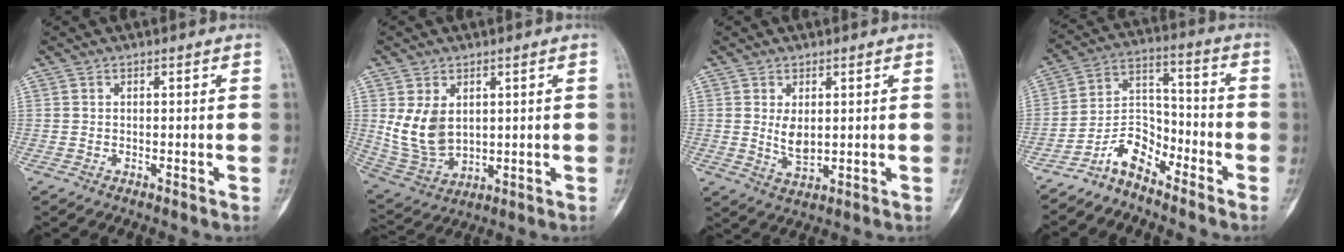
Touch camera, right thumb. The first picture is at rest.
{"total": 9.9, "force": [2.1, 6.7, 6.9], "torque": [-0.118, -0.017, 0.064]}
{"total": 4.3, "force": [0.8, 2.3, 3.6], "torque": [-0.056, -0.014, 0.024]}
{"total": 8.2, "force": [-6.5, 3.9, 3.0], "torque": [-0.043, 0.077, -0.134]}